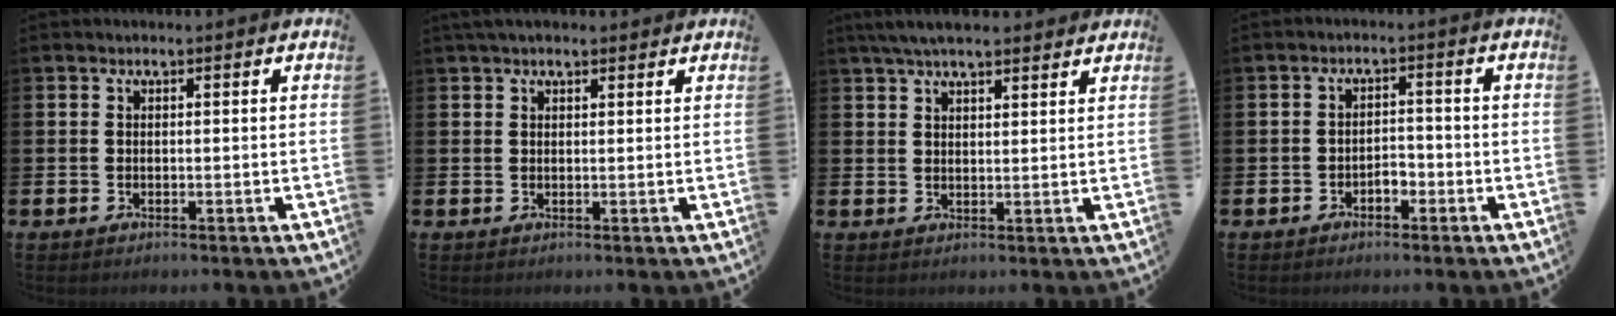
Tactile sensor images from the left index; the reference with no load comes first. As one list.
[{"total": 2.1, "force": [1.8, 0.7, 0.9], "torque": [-0.007, 0.001, 0.029]}, {"total": 5.0, "force": [4.4, 1.1, 2.0], "torque": [-0.045, -0.008, 0.081]}, {"total": 2.0, "force": [-1.4, 1.1, 1.0], "torque": [-0.021, 0.005, -0.030]}]